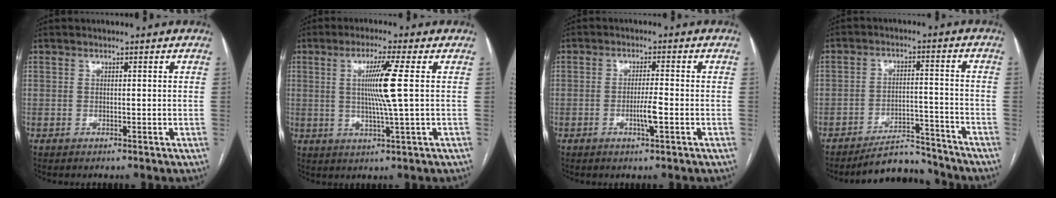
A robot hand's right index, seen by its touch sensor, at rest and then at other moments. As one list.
[{"total": 7.4, "force": [1.1, -1.4, 7.2], "torque": [-0.135, -0.005, 0.024]}, {"total": 3.6, "force": [-1.3, 0.0, 3.3], "torque": [-0.064, -0.004, -0.024]}, {"total": 7.3, "force": [-7.0, 1.8, 0.4], "torque": [0.005, 0.023, -0.113]}]